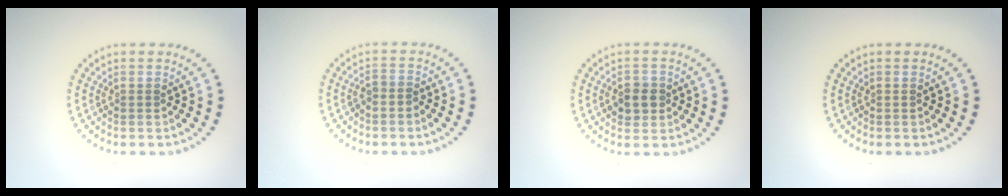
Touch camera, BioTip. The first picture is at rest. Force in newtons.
{"total": 1.0, "press": 0.7, "slide": 0.7}
{"total": 2.4, "press": 2.4, "slide": 0.4}
{"total": 0.0}